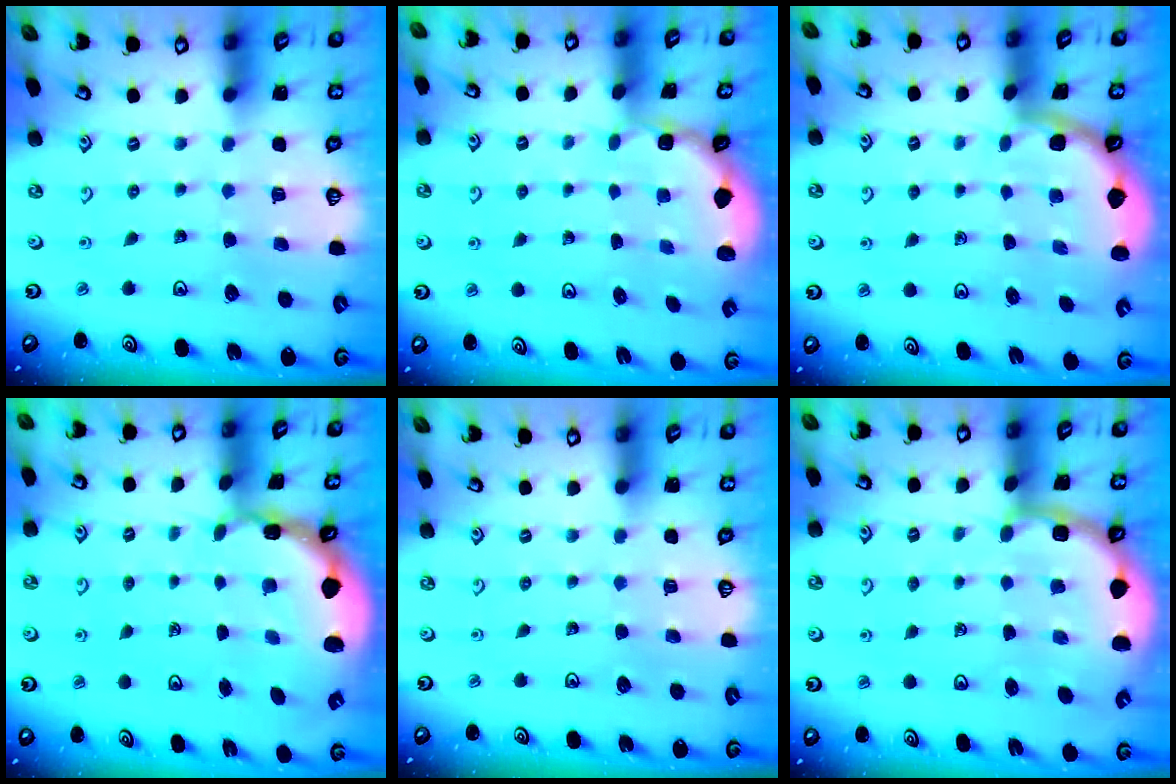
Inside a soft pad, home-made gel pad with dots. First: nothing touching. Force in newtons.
{"total": 1.9, "press": 1.8, "slide": 0.7}
{"total": 1.8, "press": 1.7, "slide": 0.0}
{"total": 2.1, "press": 1.9, "slide": 1.0}
{"total": 0.0}
{"total": 5.6, "press": 5.4, "slide": 1.5}